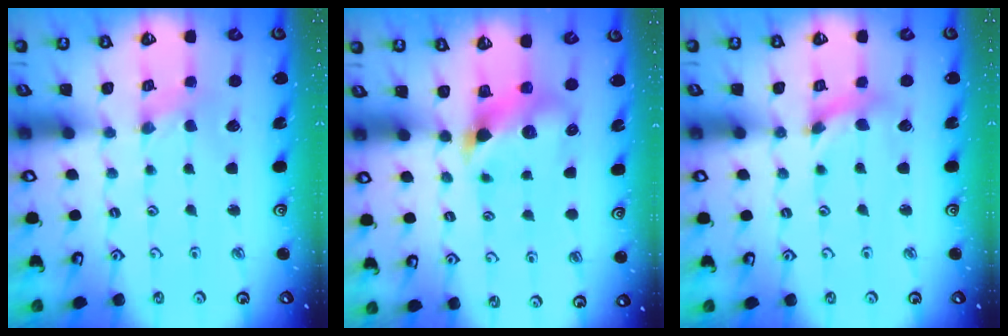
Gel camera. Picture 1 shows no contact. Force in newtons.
{"total": 6.6, "press": 6.6, "slide": 0.7}
{"total": 3.5, "press": 3.5, "slide": 0.5}